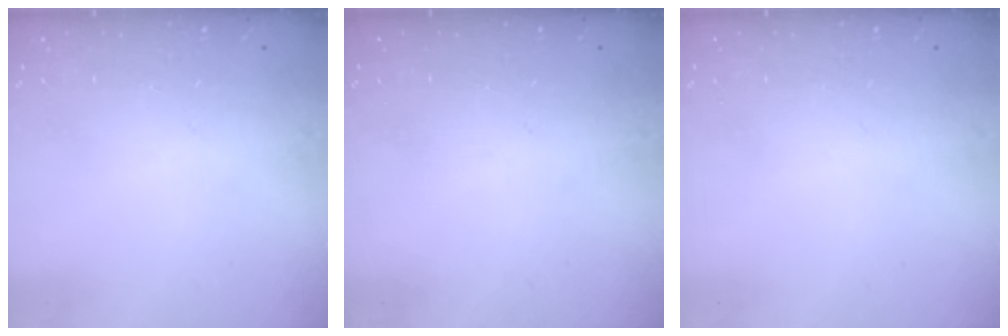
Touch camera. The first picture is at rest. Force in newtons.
{"total": 0.0}
{"total": 0.0}